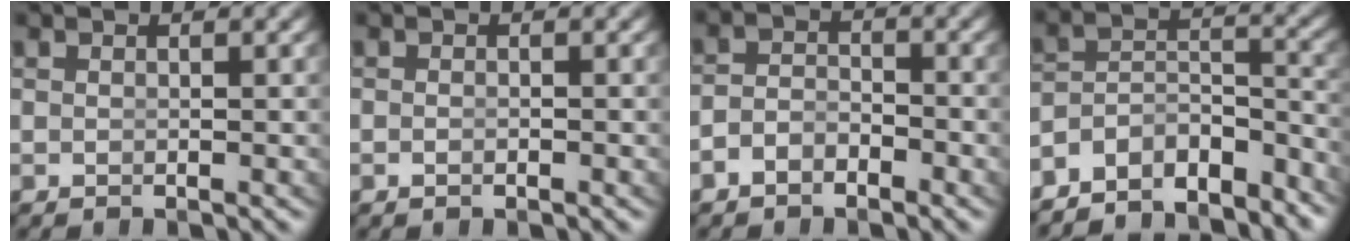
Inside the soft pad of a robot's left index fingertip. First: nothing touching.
{"total": 0.7, "force": [-0.6, 0.0, 0.2], "torque": [-0.008, -0.006, -0.008]}
{"total": 2.9, "force": [-2.3, 1.6, 0.8], "torque": [-0.013, -0.013, -0.036]}
{"total": 9.9, "force": [-7.1, 5.9, 3.6], "torque": [-0.066, -0.044, -0.111]}